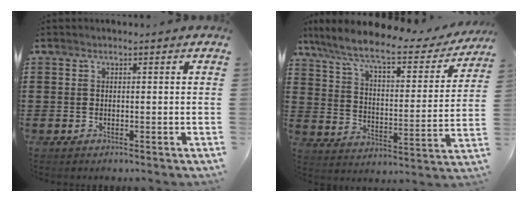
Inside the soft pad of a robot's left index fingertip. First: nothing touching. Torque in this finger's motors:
{"motor_torque": [2.14, 0.00, 1.05, 0.21]}